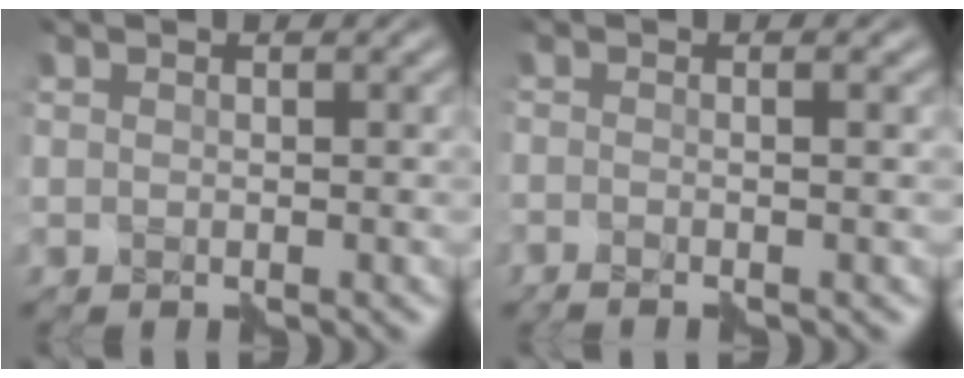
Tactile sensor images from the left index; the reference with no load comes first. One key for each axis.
{"total": 1.3, "fx": -0.5, "fy": -0.1, "fz": 1.2, "tx": -0.003, "ty": 0.005, "tz": -0.015}